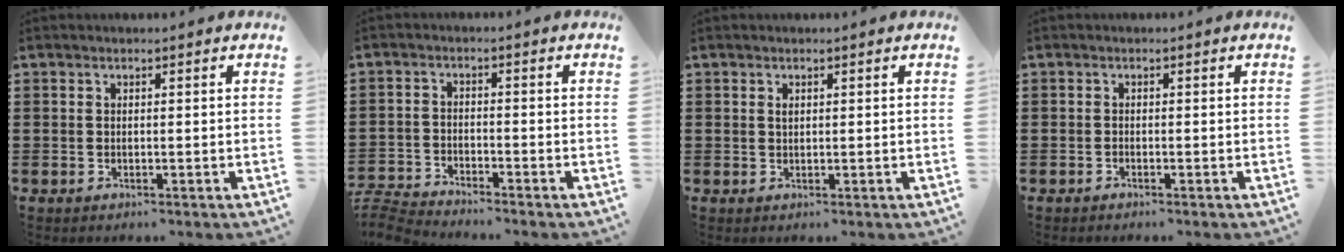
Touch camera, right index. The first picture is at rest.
{"total": 4.1, "force": [-4.1, 0.1, 0.4], "torque": [-0.030, -0.008, -0.092]}
{"total": 0.7, "force": [0.3, 0.4, 0.5], "torque": [-0.012, 0.001, 0.006]}
{"total": 0.6, "force": [-0.6, 0.2, 0.1], "torque": [-0.003, 0.001, -0.012]}